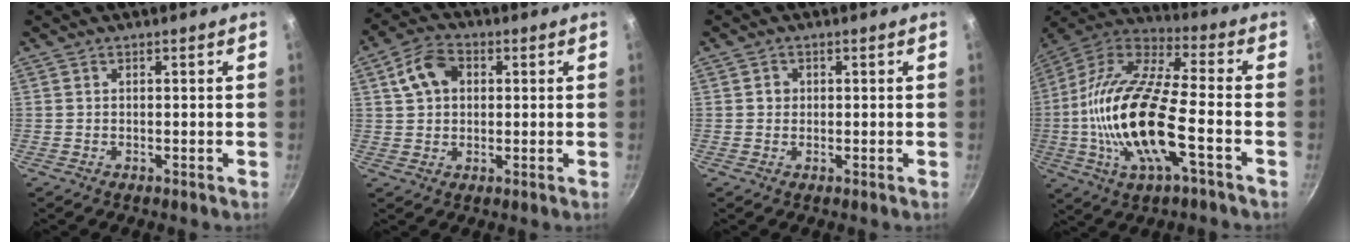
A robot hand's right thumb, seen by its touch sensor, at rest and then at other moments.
{"total": 8.0, "force": [2.0, 5.8, 5.1], "torque": [-0.075, 0.014, 0.028]}
{"total": 1.6, "force": [0.2, 1.5, 0.4], "torque": [0.000, 0.002, 0.000]}
{"total": 22.0, "force": [-4.6, 7.8, 20.0], "torque": [-0.393, 0.030, -0.103]}